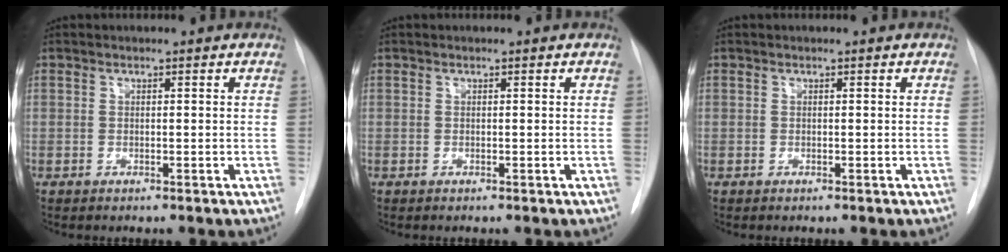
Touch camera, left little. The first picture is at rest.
{"total": 0.0}
{"total": 0.0}